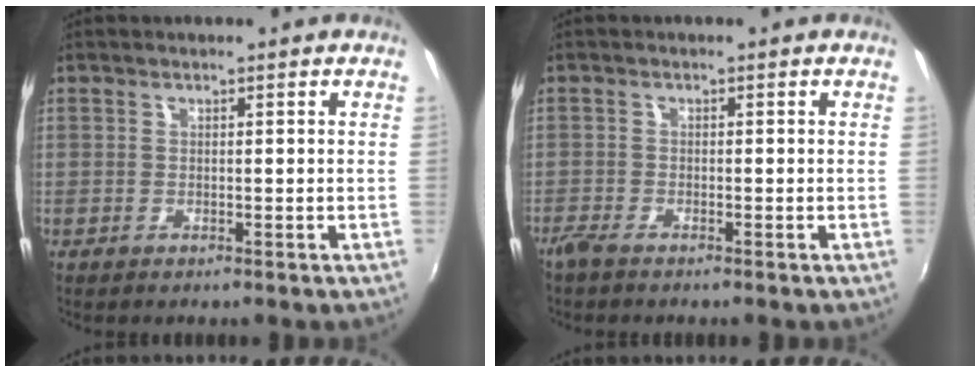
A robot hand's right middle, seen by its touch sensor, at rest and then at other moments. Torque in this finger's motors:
{"motor_torque": [1.11, -1.03, 0.65, 0.21]}